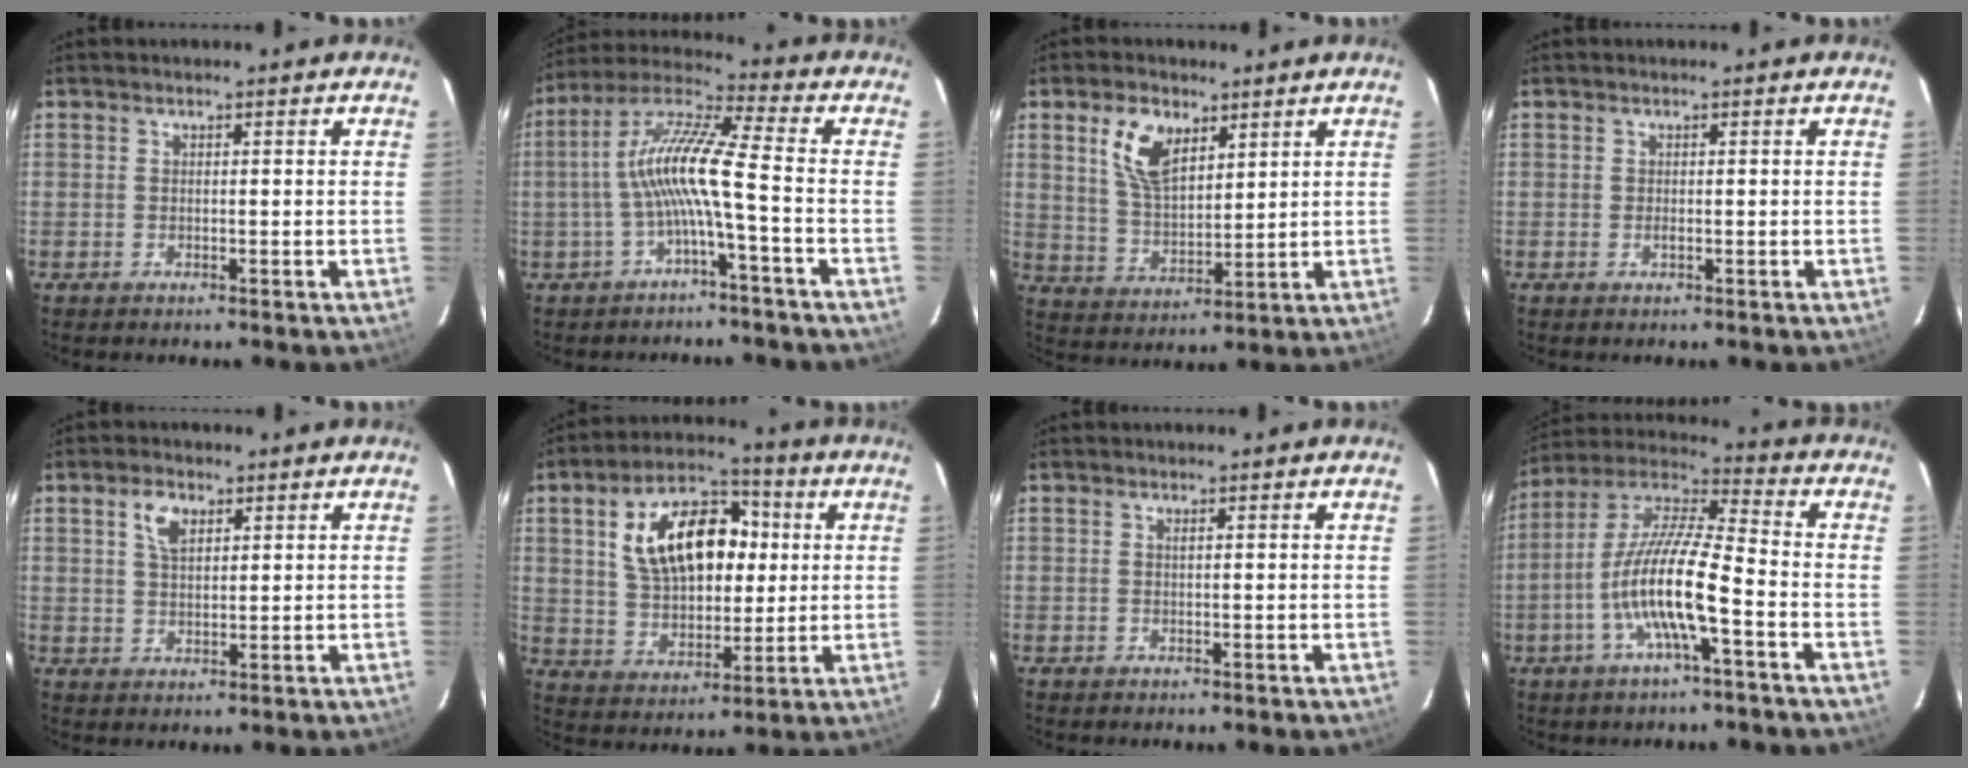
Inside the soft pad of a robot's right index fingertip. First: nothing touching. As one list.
[{"total": 11.3, "force": [-2.8, 0.1, 11.0], "torque": [-0.226, 0.018, -0.057]}, {"total": 9.4, "force": [4.6, 5.0, 6.4], "torque": [-0.125, 0.012, 0.096]}, {"total": 0.5, "force": [-0.1, 0.3, 0.4], "torque": [-0.007, 0.000, -0.001]}, {"total": 4.3, "force": [2.1, 2.4, 2.9], "torque": [-0.054, 0.010, 0.039]}, {"total": 16.8, "force": [3.9, 9.9, 13.0], "torque": [-0.235, 0.031, 0.072]}, {"total": 0.0}, {"total": 13.6, "force": [-4.6, 1.9, 12.6], "torque": [-0.249, 0.002, -0.095]}]